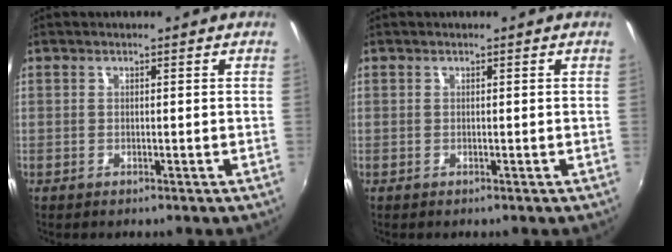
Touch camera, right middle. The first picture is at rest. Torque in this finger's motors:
{"motor_torque": [0.01, 0.00, -0.01, 0.00]}